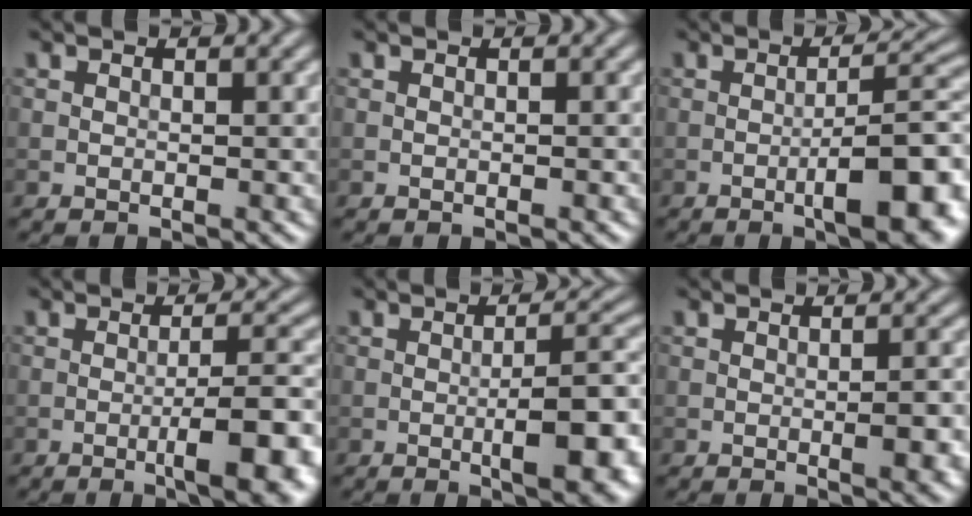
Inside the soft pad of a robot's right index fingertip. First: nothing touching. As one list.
[{"total": 0.0}, {"total": 8.8, "force": [-3.2, 2.2, 7.9], "torque": [-0.104, 0.009, -0.045]}, {"total": 7.5, "force": [-2.8, 1.7, 6.8], "torque": [-0.089, 0.005, -0.038]}, {"total": 7.1, "force": [-1.8, 1.7, 6.7], "torque": [-0.097, 0.000, -0.025]}, {"total": 3.1, "force": [-0.7, 0.6, 3.0], "torque": [-0.043, 0.000, -0.009]}]